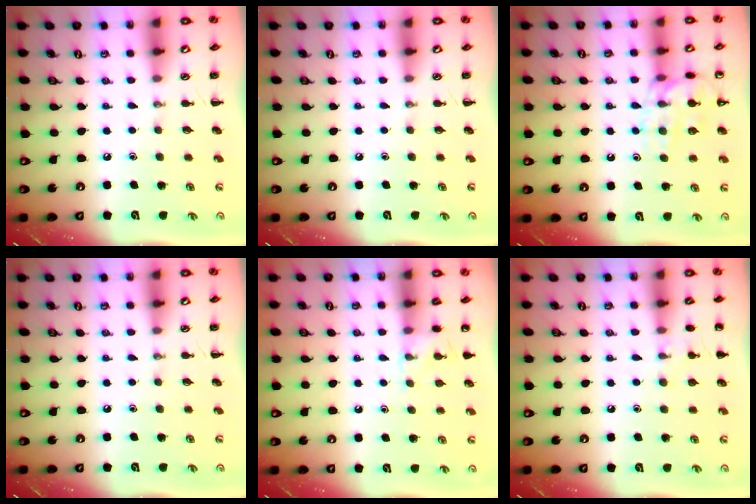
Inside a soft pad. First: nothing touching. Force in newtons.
{"total": 0.0}
{"total": 13.4, "press": 13.4, "slide": 1.3}
{"total": 0.0}
{"total": 5.8, "press": 5.5, "slide": 1.7}
{"total": 7.7, "press": 7.3, "slide": 2.4}